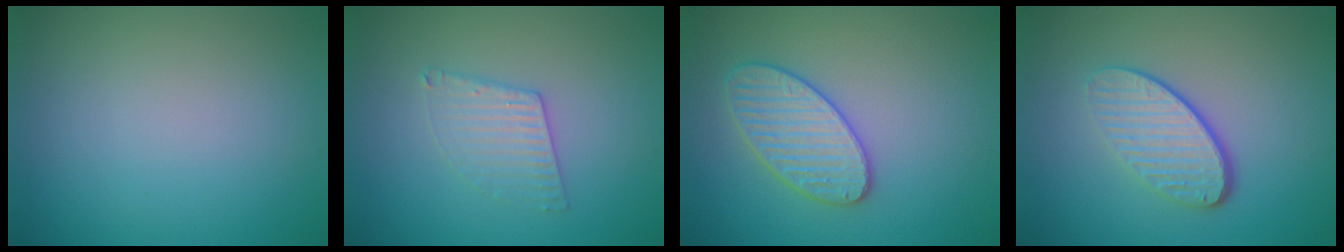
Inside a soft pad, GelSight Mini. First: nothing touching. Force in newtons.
{"total": 2.5, "press": 2.5, "slide": 0.2}
{"total": 3.6, "press": 3.6, "slide": 0.2}
{"total": 4.2, "press": 2.9, "slide": 3.0}